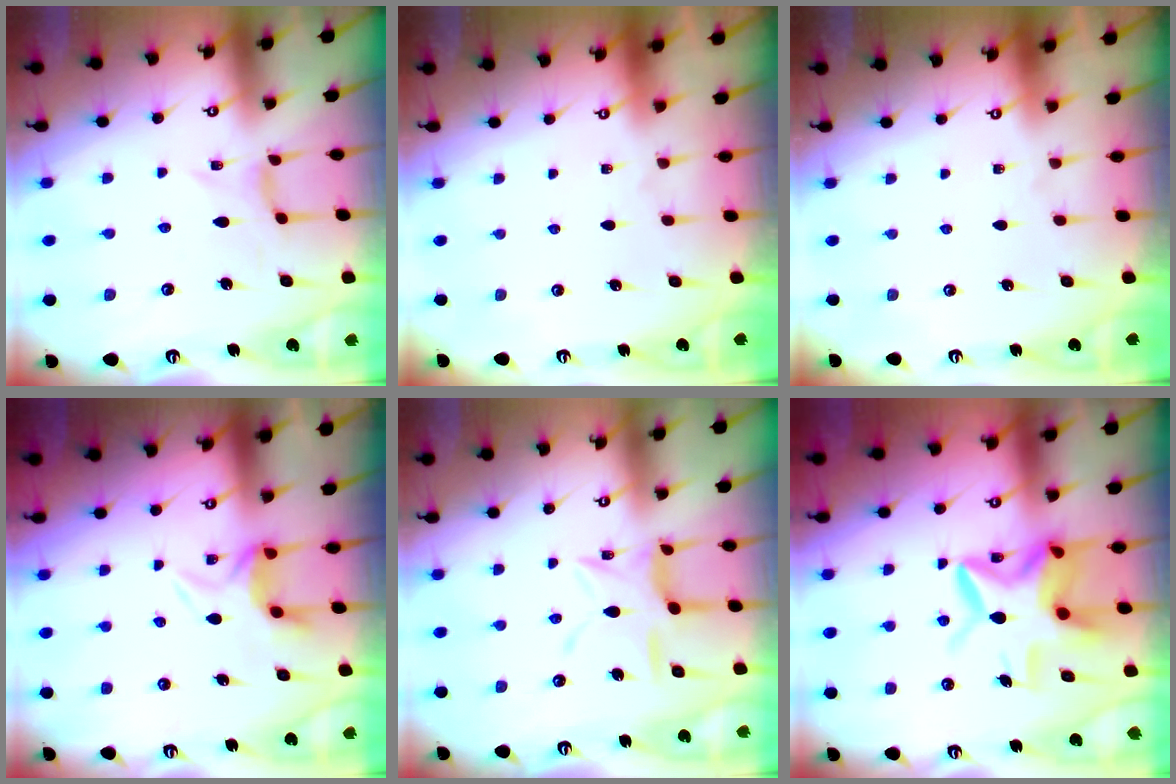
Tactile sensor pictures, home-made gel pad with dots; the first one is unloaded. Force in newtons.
{"total": 0.0}
{"total": 0.0}
{"total": 6.1, "press": 5.9, "slide": 1.3}
{"total": 11.0, "press": 11.0, "slide": 0.9}
{"total": 12.8, "press": 12.7, "slide": 1.8}